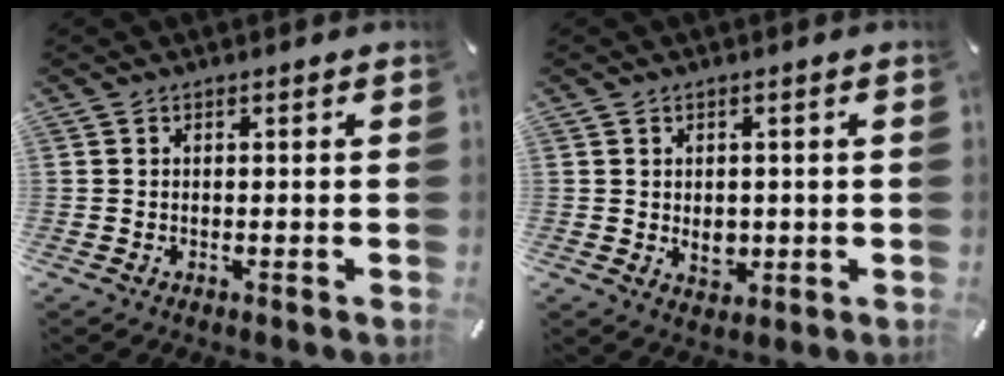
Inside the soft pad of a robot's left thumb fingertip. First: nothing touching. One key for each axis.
{"total": 3.8, "fx": -0.1, "fy": 3.2, "fz": 2.1, "tx": -0.013, "ty": -0.008, "tz": -0.002}